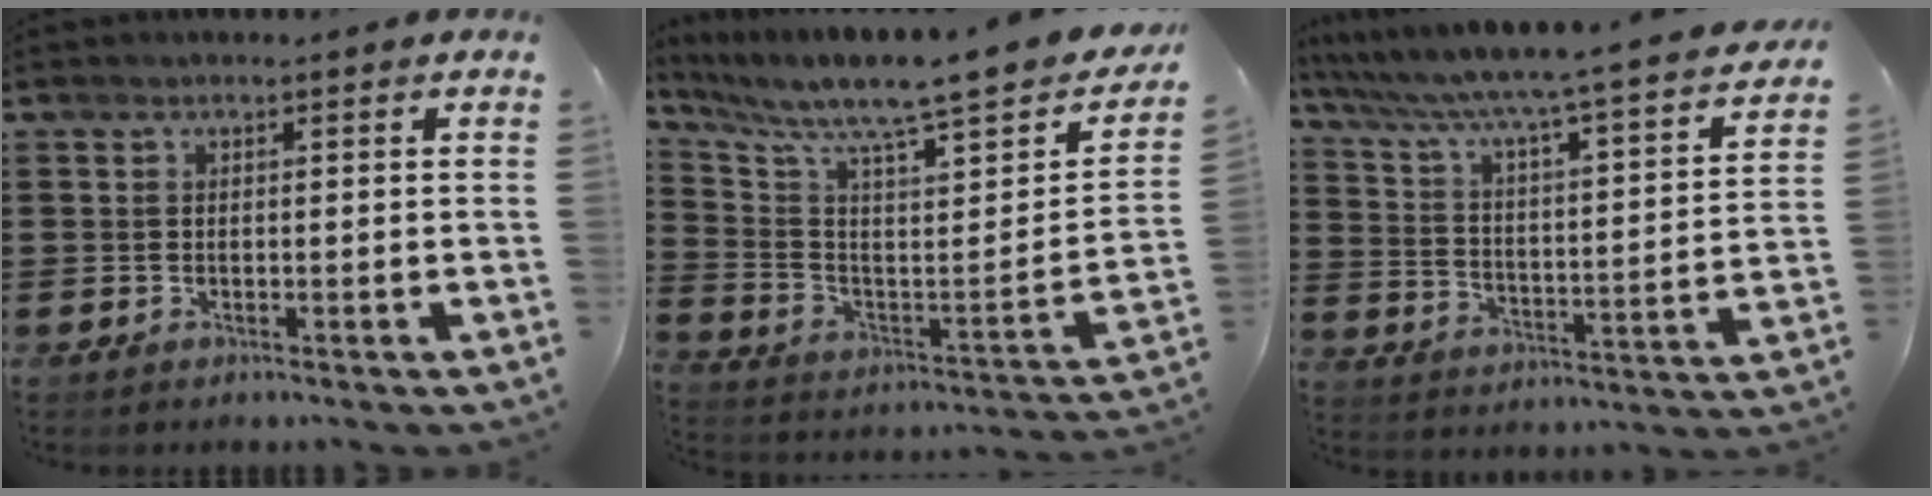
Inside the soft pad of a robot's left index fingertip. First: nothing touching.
{"total": 8.0, "force": [6.6, 0.3, 4.5], "torque": [-0.105, -0.068, 0.095]}
{"total": 4.8, "force": [4.2, -0.6, 2.4], "torque": [-0.069, -0.050, 0.055]}